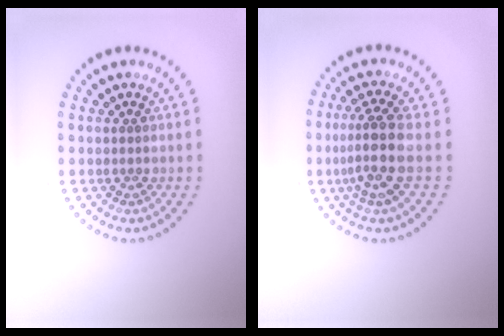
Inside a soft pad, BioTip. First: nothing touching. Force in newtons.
{"total": 3.9, "press": 3.1, "slide": 2.3}